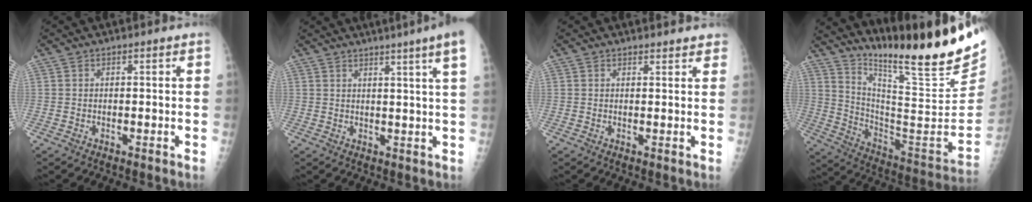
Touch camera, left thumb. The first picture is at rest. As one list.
[{"total": 9.5, "force": [6.2, -1.4, 7.1], "torque": [-0.095, -0.014, 0.063]}, {"total": 3.0, "force": [2.8, 0.7, 0.9], "torque": [0.003, -0.009, 0.023]}, {"total": 26.4, "force": [21.6, 1.6, 15.1], "torque": [-0.213, -0.152, 0.330]}]